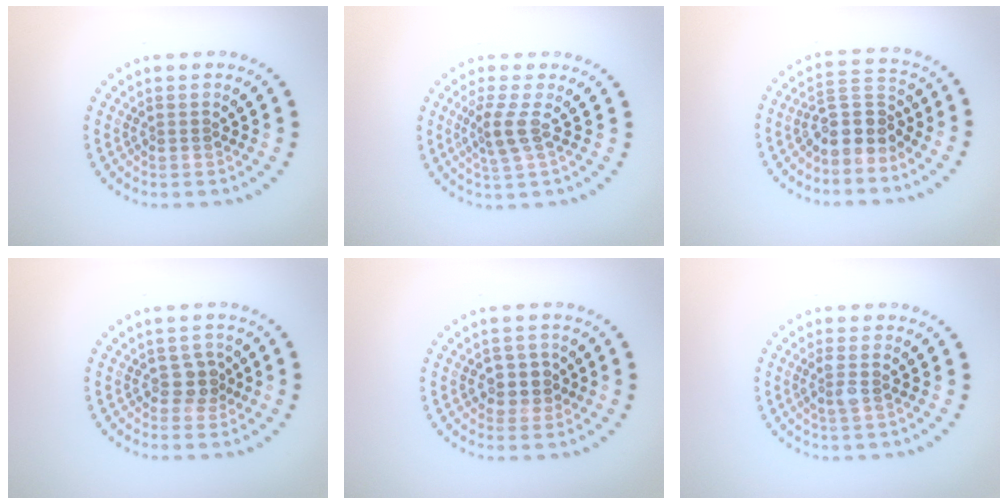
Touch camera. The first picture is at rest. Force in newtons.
{"total": 2.2, "press": 1.7, "slide": 1.4}
{"total": 3.8, "press": 3.3, "slide": 1.9}
{"total": 1.8, "press": 1.5, "slide": 0.9}
{"total": 2.5, "press": 2.2, "slide": 1.0}
{"total": 1.6, "press": 1.4, "slide": 0.9}